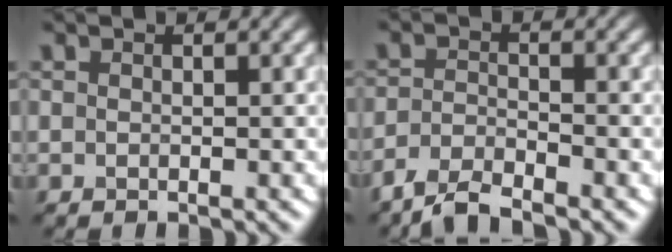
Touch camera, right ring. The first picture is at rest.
{"total": 3.4, "force": [-3.0, 0.5, 1.4], "torque": [-0.032, -0.004, -0.068]}